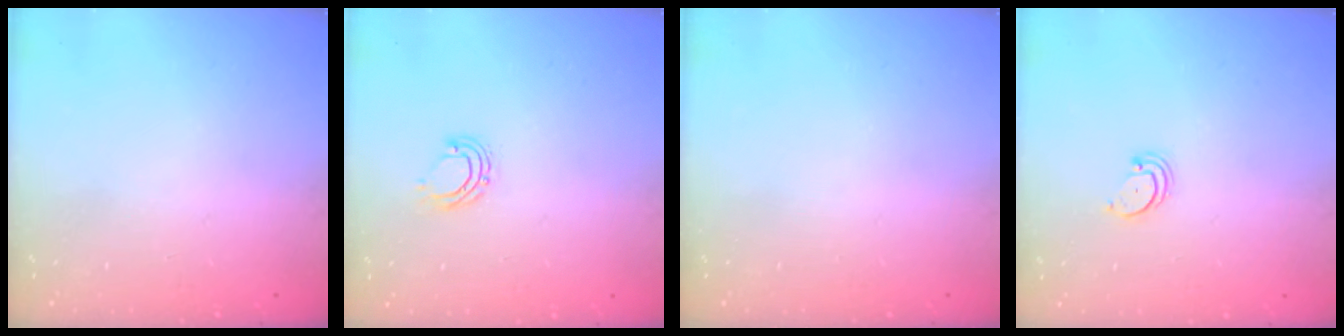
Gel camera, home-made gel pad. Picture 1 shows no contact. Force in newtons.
{"total": 4.9, "press": 4.8, "slide": 0.7}
{"total": 0.0}
{"total": 2.2, "press": 2.2, "slide": 0.2}